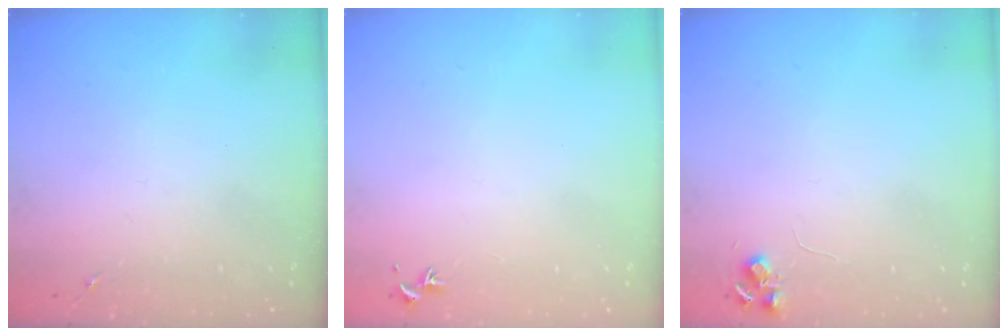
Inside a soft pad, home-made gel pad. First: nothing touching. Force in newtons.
{"total": 0.7, "press": 0.6, "slide": 0.5}
{"total": 5.8, "press": 5.8, "slide": 0.8}